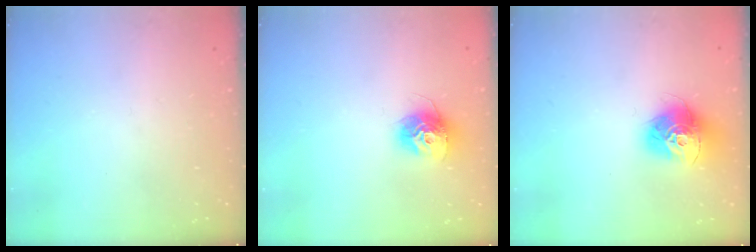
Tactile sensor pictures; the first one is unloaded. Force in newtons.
{"total": 11.8, "press": 11.8, "slide": 0.9}
{"total": 14.1, "press": 14.1, "slide": 1.3}